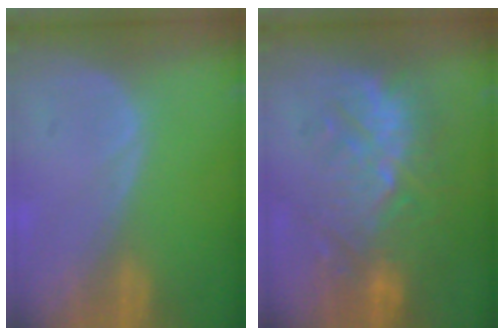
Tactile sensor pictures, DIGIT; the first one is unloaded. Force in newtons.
{"total": 10.3, "press": 9.8, "slide": 3.2}